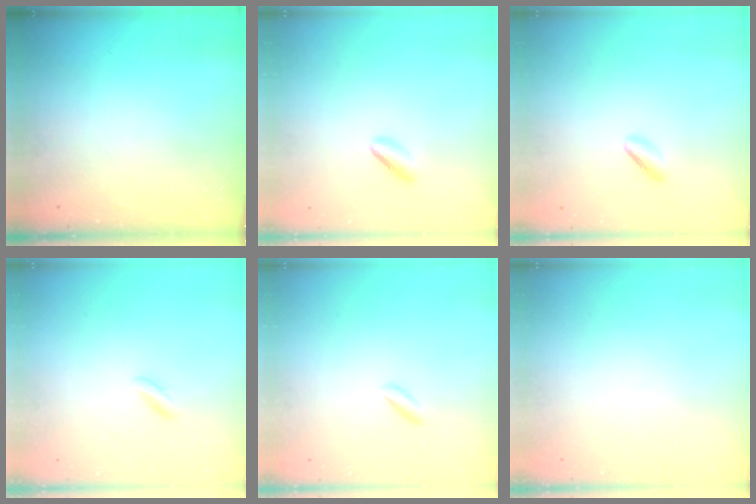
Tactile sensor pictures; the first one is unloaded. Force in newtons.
{"total": 3.5, "press": 3.4, "slide": 1.0}
{"total": 3.0, "press": 2.9, "slide": 0.8}
{"total": 1.8, "press": 1.5, "slide": 1.0}
{"total": 0.8, "press": 0.6, "slide": 0.6}
{"total": 2.2, "press": 2.2, "slide": 0.1}